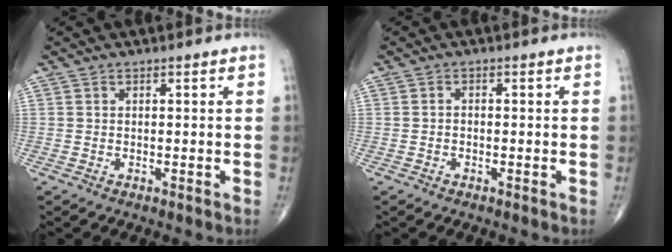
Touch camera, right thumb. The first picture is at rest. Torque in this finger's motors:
{"motor_torque": [-0.23, -0.23, -0.19, -0.13, 0.04]}